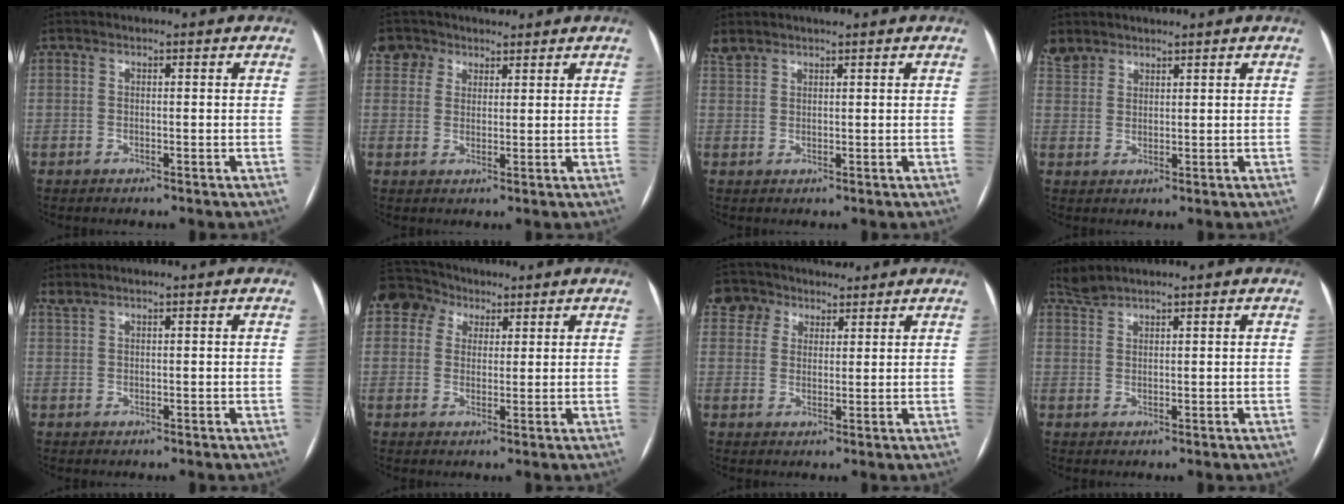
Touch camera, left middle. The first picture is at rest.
{"total": 4.6, "force": [3.0, 3.5, -0.1], "torque": [0.000, 0.022, 0.052]}
{"total": 2.9, "force": [2.6, 0.9, 0.9], "torque": [-0.022, 0.015, 0.050]}
{"total": 4.3, "force": [3.5, 2.4, 0.3], "torque": [-0.005, 0.016, 0.071]}
{"total": 0.9, "force": [0.9, 0.0, 0.3], "torque": [-0.011, 0.012, 0.025]}
{"total": 6.6, "force": [3.4, 5.4, 1.6], "torque": [-0.037, 0.036, 0.064]}
{"total": 5.7, "force": [3.8, 4.2, 0.3], "torque": [-0.015, 0.028, 0.071]}
{"total": 2.0, "force": [2.0, -0.3, -0.1], "torque": [-0.004, 0.011, 0.049]}